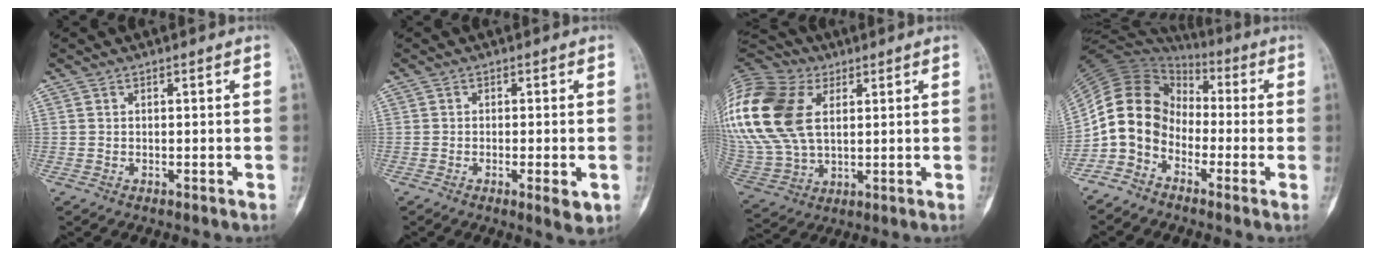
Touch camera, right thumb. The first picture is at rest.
{"total": 4.2, "force": [-1.4, 1.2, 3.8], "torque": [-0.056, -0.006, -0.018]}
{"total": 28.5, "force": [8.1, 18.8, 19.8], "torque": [-0.485, 0.024, 0.163]}
{"total": 11.9, "force": [-3.9, 9.6, 5.9], "torque": [-0.099, 0.060, -0.086]}